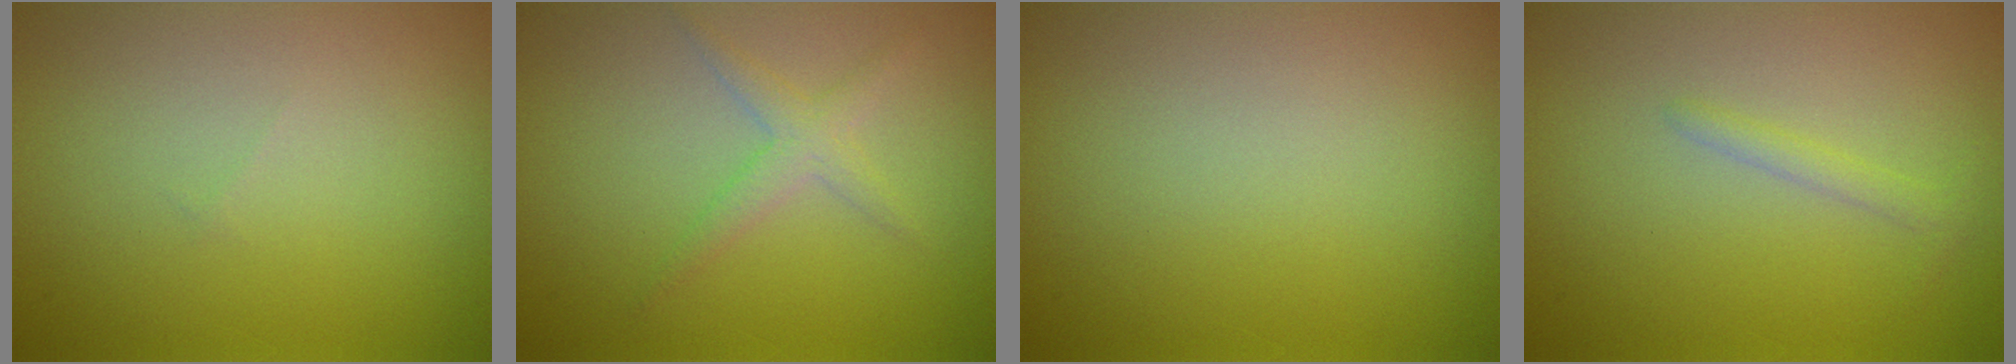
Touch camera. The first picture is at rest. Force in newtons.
{"total": 1.9, "press": 1.9, "slide": 0.1}
{"total": 0.0}
{"total": 1.1, "press": 1.1, "slide": 0.1}